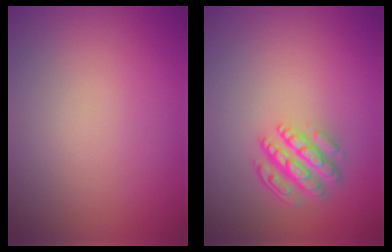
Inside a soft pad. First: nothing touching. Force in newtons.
{"total": 4.4, "press": 3.2, "slide": 3.0}